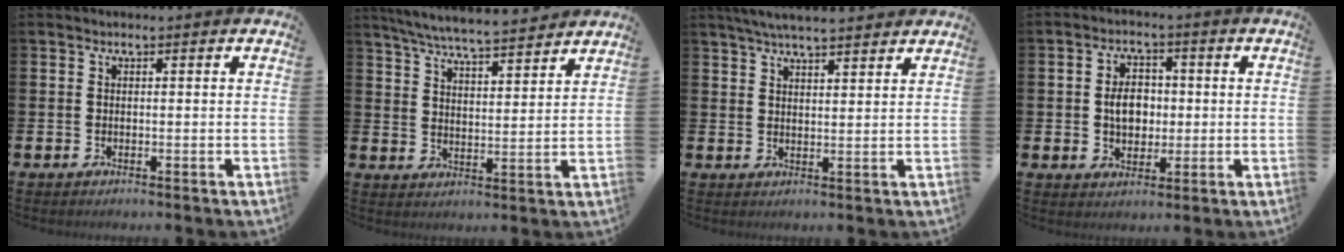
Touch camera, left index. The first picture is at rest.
{"total": 6.4, "force": [6.2, 0.1, 1.6], "torque": [-0.051, -0.039, 0.108]}
{"total": 4.8, "force": [4.6, 0.5, 1.5], "torque": [-0.035, -0.014, 0.083]}
{"total": 4.7, "force": [0.2, 3.4, 3.2], "torque": [-0.046, 0.007, -0.006]}